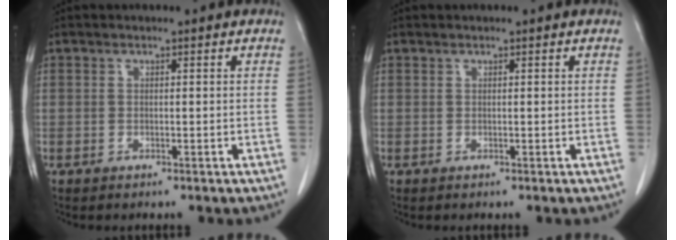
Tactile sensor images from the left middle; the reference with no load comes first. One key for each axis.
{"total": 0.0}